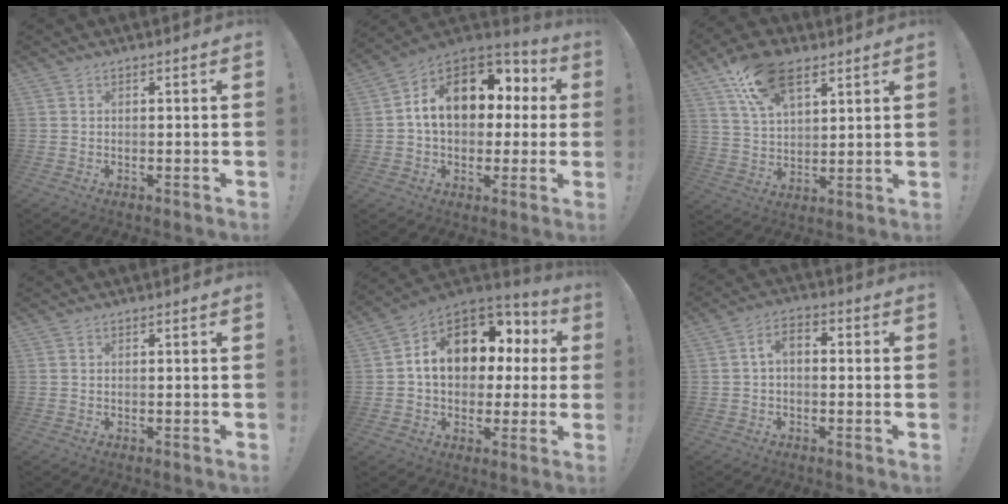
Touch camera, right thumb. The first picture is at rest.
{"total": 16.4, "force": [4.2, 11.6, 10.8], "torque": [-0.157, -0.008, 0.076]}
{"total": 15.2, "force": [9.0, 8.3, 9.0], "torque": [-0.153, -0.029, 0.166]}
{"total": 0.0}
{"total": 15.1, "force": [4.1, 11.1, 9.3], "torque": [-0.136, -0.017, 0.082]}
{"total": 4.7, "force": [-0.5, 2.7, 3.8], "torque": [-0.066, 0.012, -0.010]}